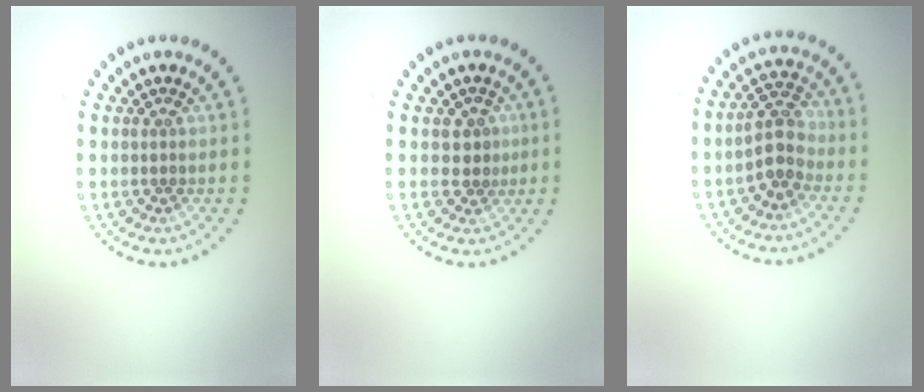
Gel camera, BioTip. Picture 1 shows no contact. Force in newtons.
{"total": 1.7, "press": 1.5, "slide": 0.8}
{"total": 3.2, "press": 3.0, "slide": 1.2}